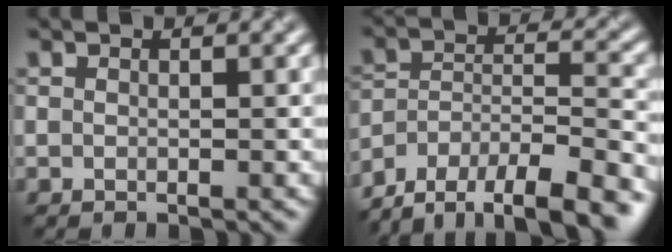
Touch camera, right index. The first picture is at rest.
{"total": 12.7, "force": [-10.4, 5.1, 5.2], "torque": [-0.081, 0.007, -0.153]}